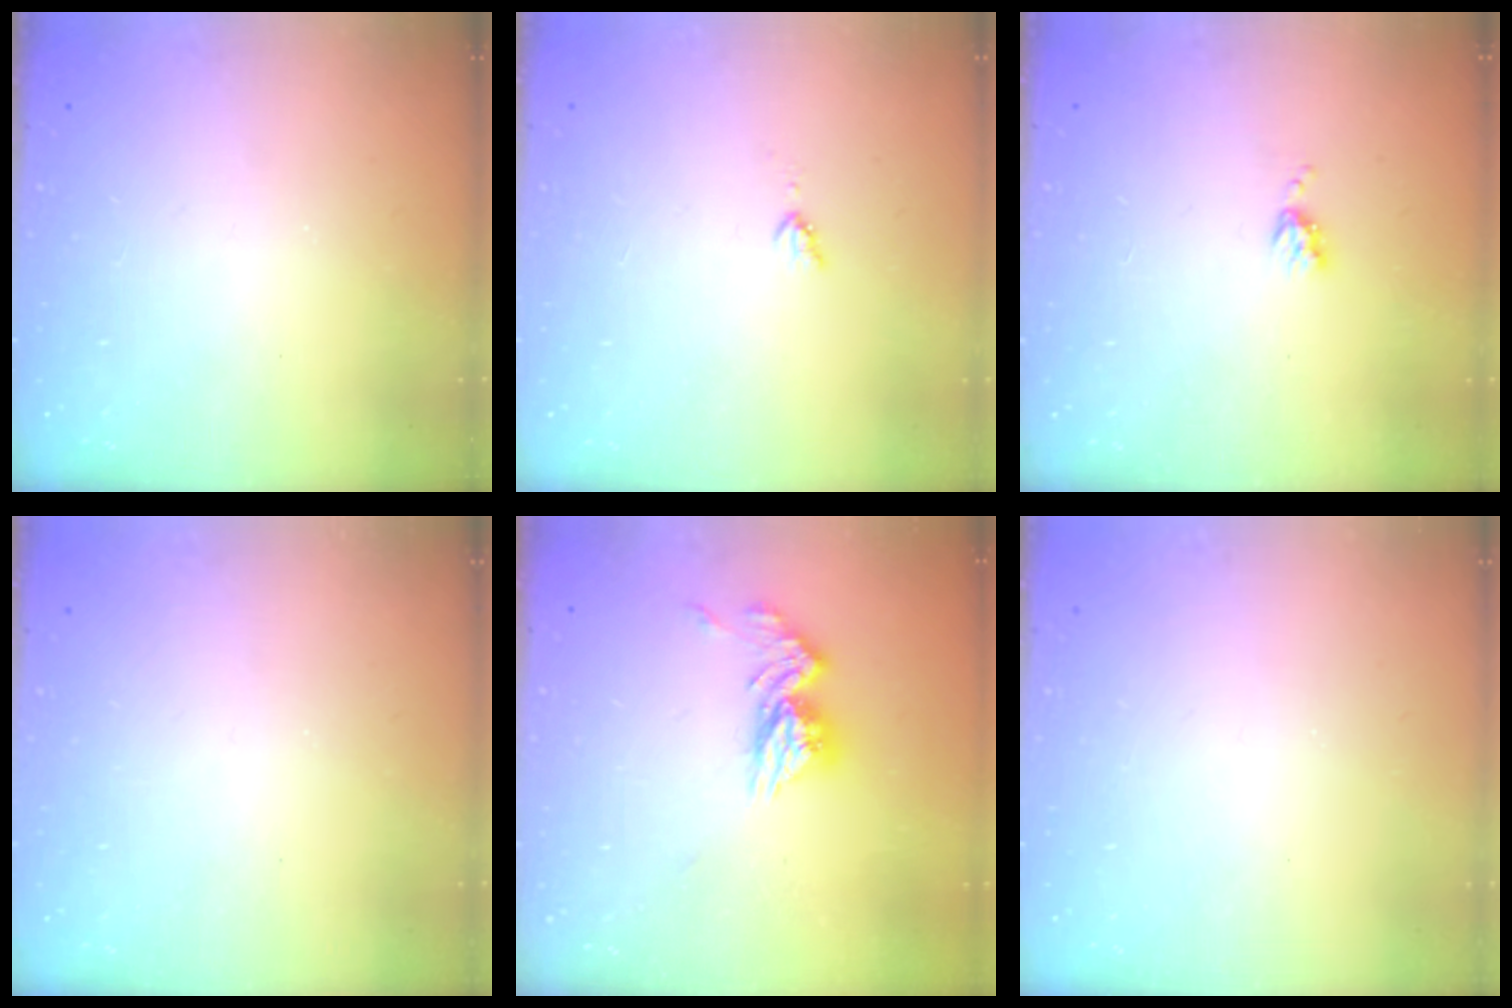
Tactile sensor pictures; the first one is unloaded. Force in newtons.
{"total": 2.8, "press": 2.8, "slide": 0.4}
{"total": 3.9, "press": 3.9, "slide": 0.5}
{"total": 0.0}
{"total": 11.5, "press": 11.4, "slide": 1.1}
{"total": 0.0}